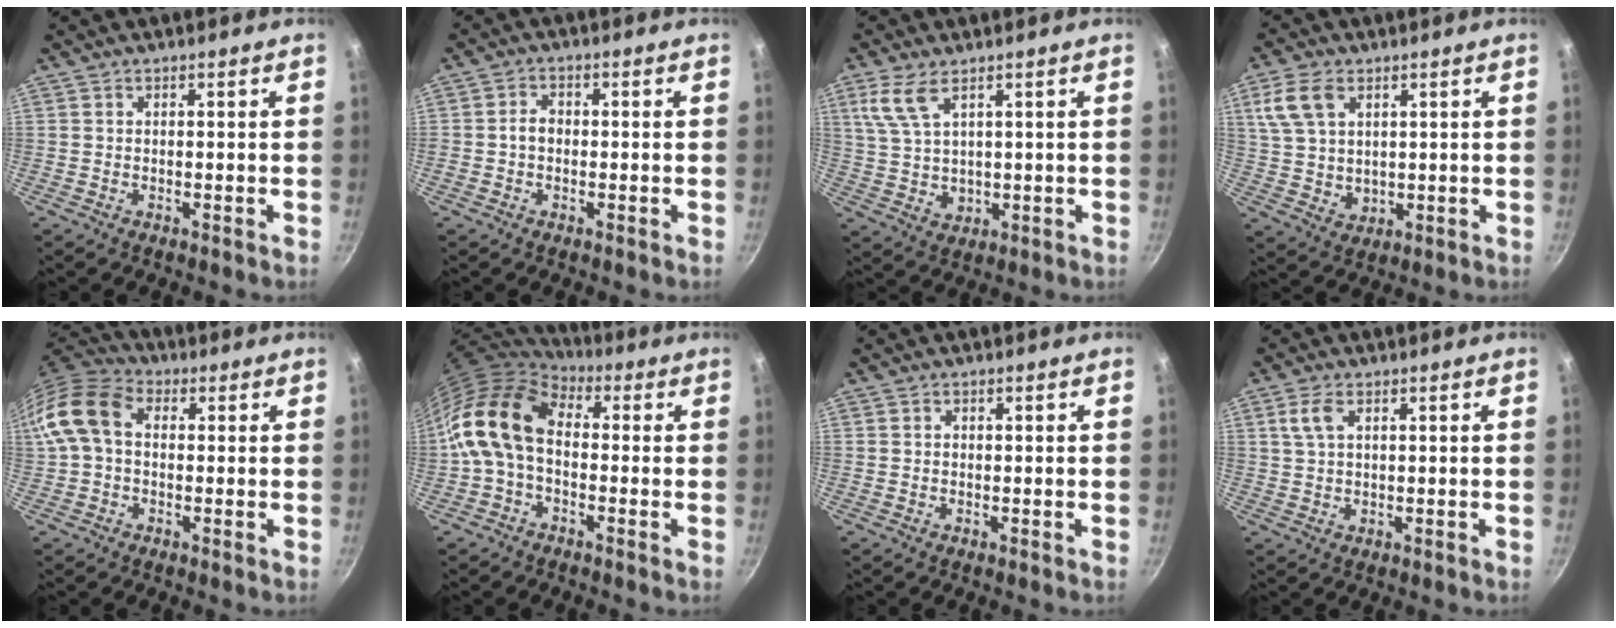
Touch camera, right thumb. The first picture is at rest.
{"total": 2.8, "force": [-0.4, 2.2, 1.7], "torque": [-0.018, 0.013, -0.008]}
{"total": 7.8, "force": [3.8, 4.0, 5.5], "torque": [-0.107, -0.017, 0.086]}
{"total": 9.7, "force": [3.9, 6.4, 6.1], "torque": [-0.107, -0.010, 0.082]}
{"total": 10.9, "force": [0.9, 7.7, 7.6], "torque": [-0.136, 0.029, -0.004]}
{"total": 14.1, "force": [0.3, 9.3, 10.5], "torque": [-0.194, 0.024, -0.014]}
{"total": 0.6, "force": [0.0, 0.6, 0.3], "torque": [-0.003, 0.004, -0.001]}
{"total": 3.9, "force": [1.4, 2.1, 3.0], "torque": [-0.059, 0.004, 0.026]}